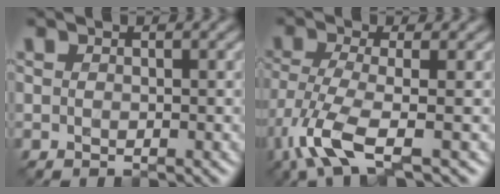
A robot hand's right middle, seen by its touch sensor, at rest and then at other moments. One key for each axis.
{"total": 5.7, "fx": -3.0, "fy": 1.5, "fz": 4.7, "tx": -0.110, "ty": -0.017, "tz": -0.066}